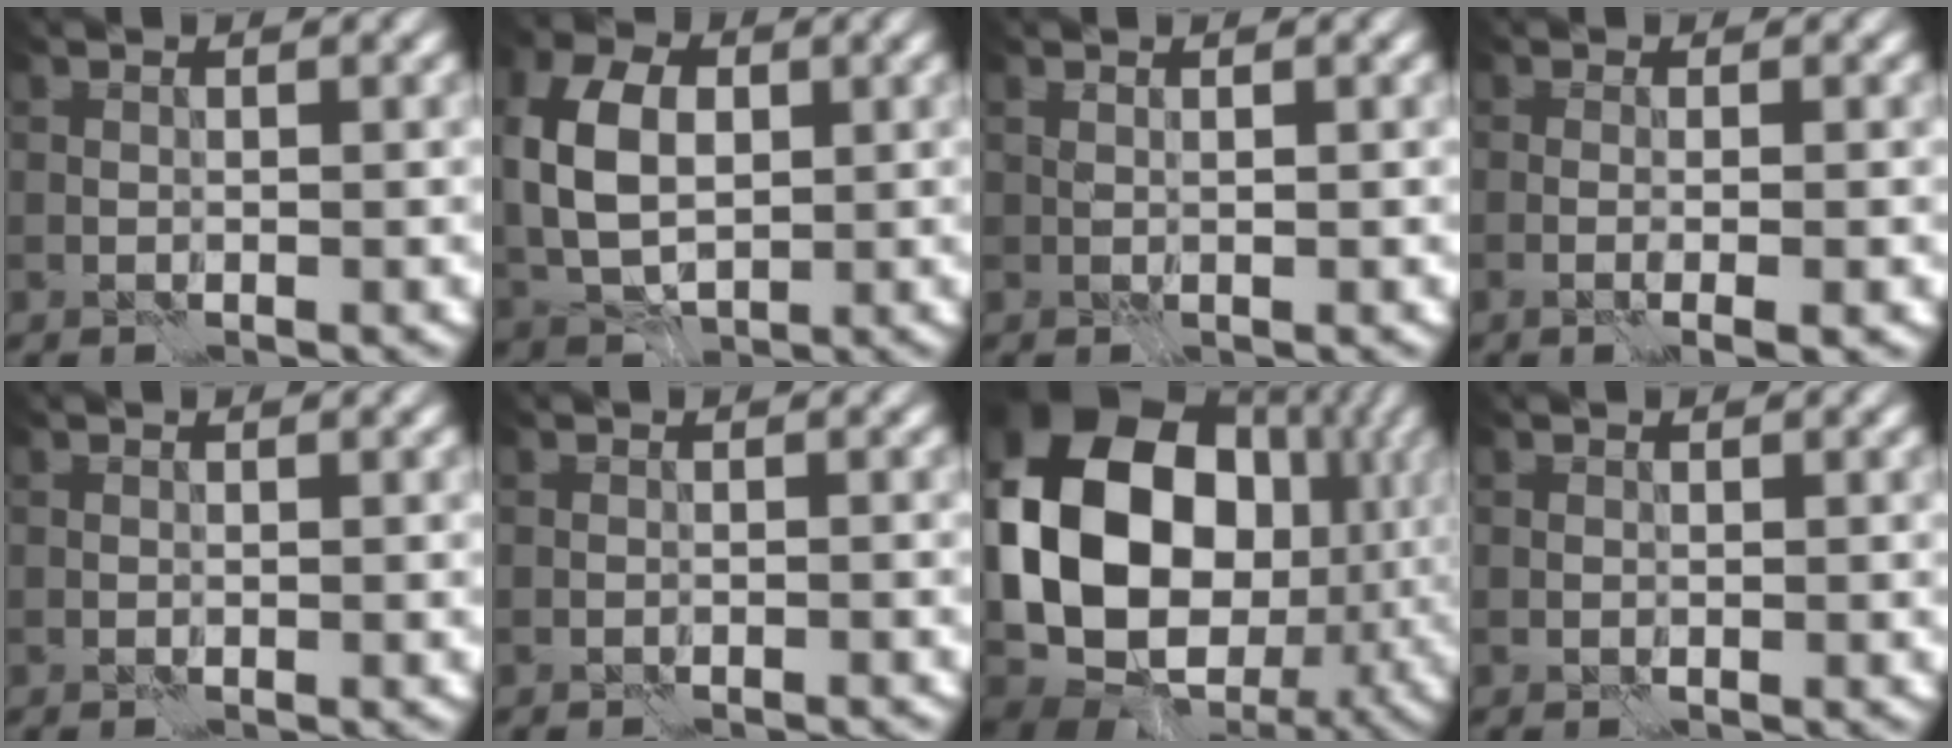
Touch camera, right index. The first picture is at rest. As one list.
[{"total": 7.4, "force": [0.9, 5.1, 5.3], "torque": [-0.129, 0.007, 0.013]}, {"total": 0.6, "force": [0.6, 0.0, 0.0], "torque": [0.008, -0.006, 0.002]}, {"total": 2.5, "force": [-0.6, 0.6, 2.4], "torque": [-0.027, -0.003, -0.012]}, {"total": 0.0}, {"total": 1.0, "force": [-1.0, -0.1, 0.2], "torque": [0.000, -0.003, -0.021]}, {"total": 17.5, "force": [0.9, 13.8, 10.7], "torque": [-0.212, -0.014, 0.016]}, {"total": 0.0}]